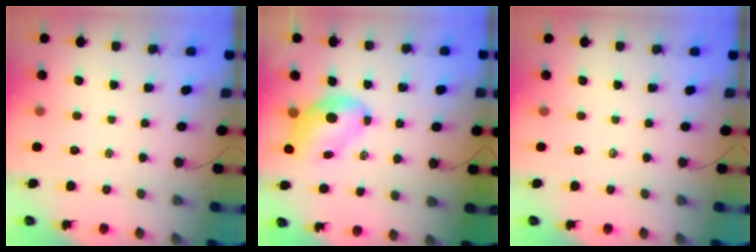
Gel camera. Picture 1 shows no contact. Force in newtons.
{"total": 7.5, "press": 7.3, "slide": 1.5}
{"total": 0.0}